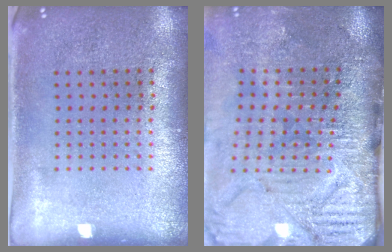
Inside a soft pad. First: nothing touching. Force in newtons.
{"total": 4.9, "press": 4.1, "slide": 2.8}